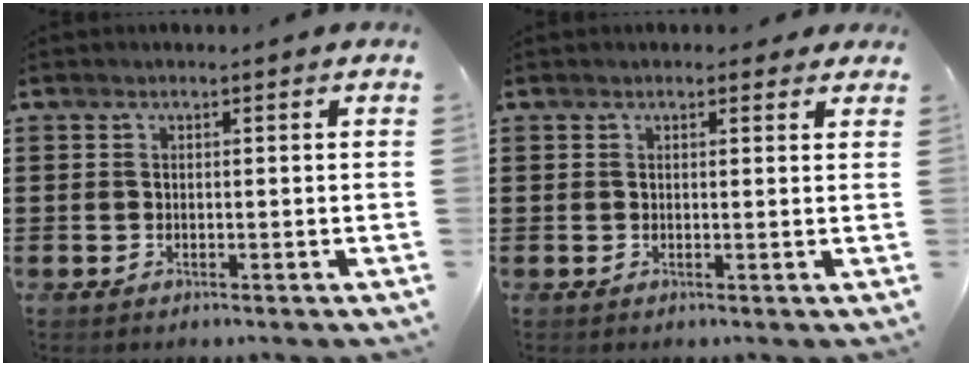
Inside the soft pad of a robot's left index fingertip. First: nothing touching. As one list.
[{"total": 1.3, "force": [1.0, 0.7, 0.4], "torque": [-0.004, 0.003, 0.017]}]